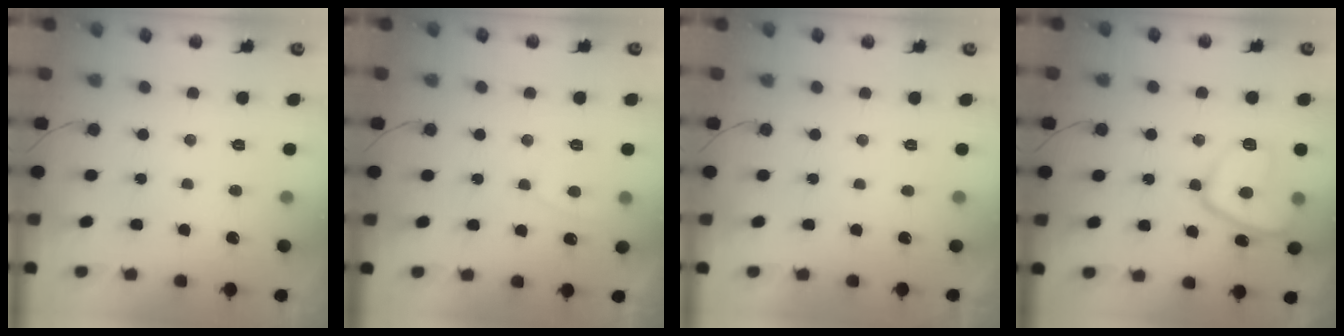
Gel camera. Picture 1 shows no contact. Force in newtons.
{"total": 2.5, "press": 2.4, "slide": 0.6}
{"total": 2.3, "press": 2.2, "slide": 0.3}
{"total": 11.3, "press": 11.3, "slide": 1.1}